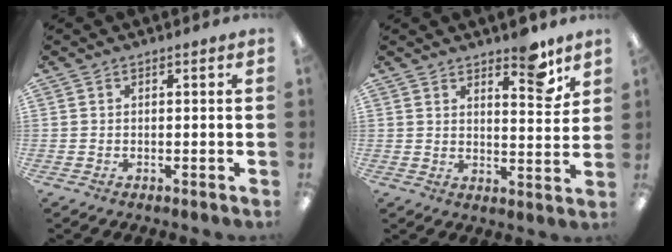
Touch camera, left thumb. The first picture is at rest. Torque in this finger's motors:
{"motor_torque": [0.71, 0.37, 0.66, -0.44, 0.06]}